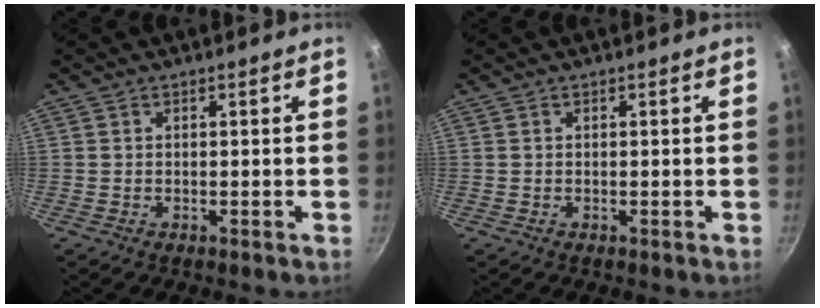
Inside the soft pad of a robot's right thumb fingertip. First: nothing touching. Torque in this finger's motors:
{"motor_torque": [0.19, 0.00, 0.24, 0.09, 0.02]}